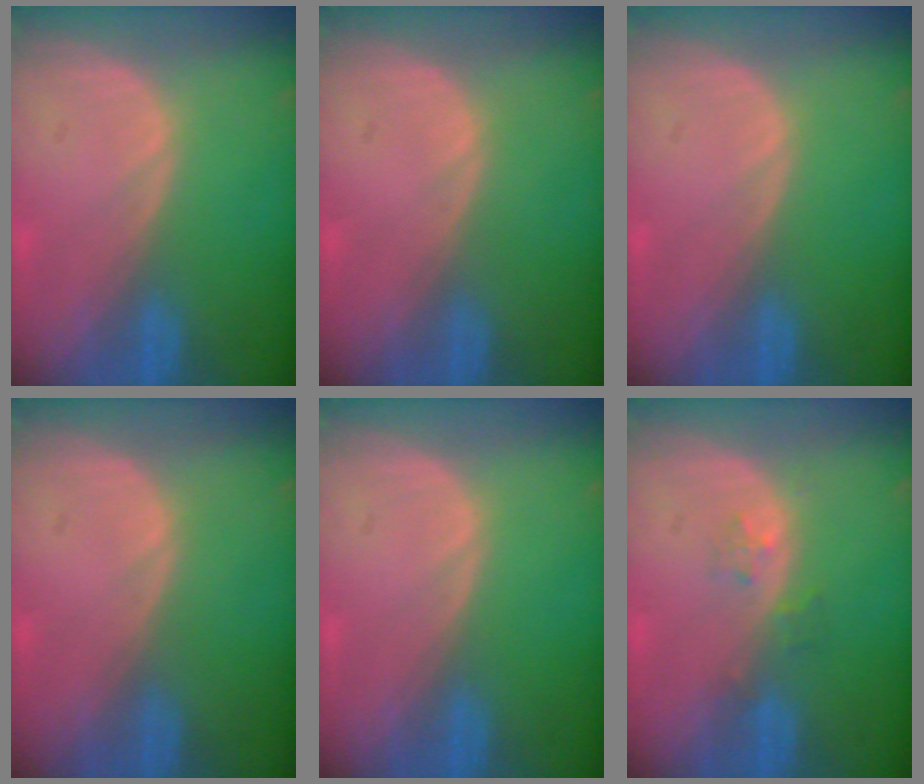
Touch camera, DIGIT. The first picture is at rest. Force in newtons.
{"total": 0.0}
{"total": 0.0}
{"total": 0.0}
{"total": 0.0}
{"total": 1.9, "press": 1.9, "slide": 0.2}